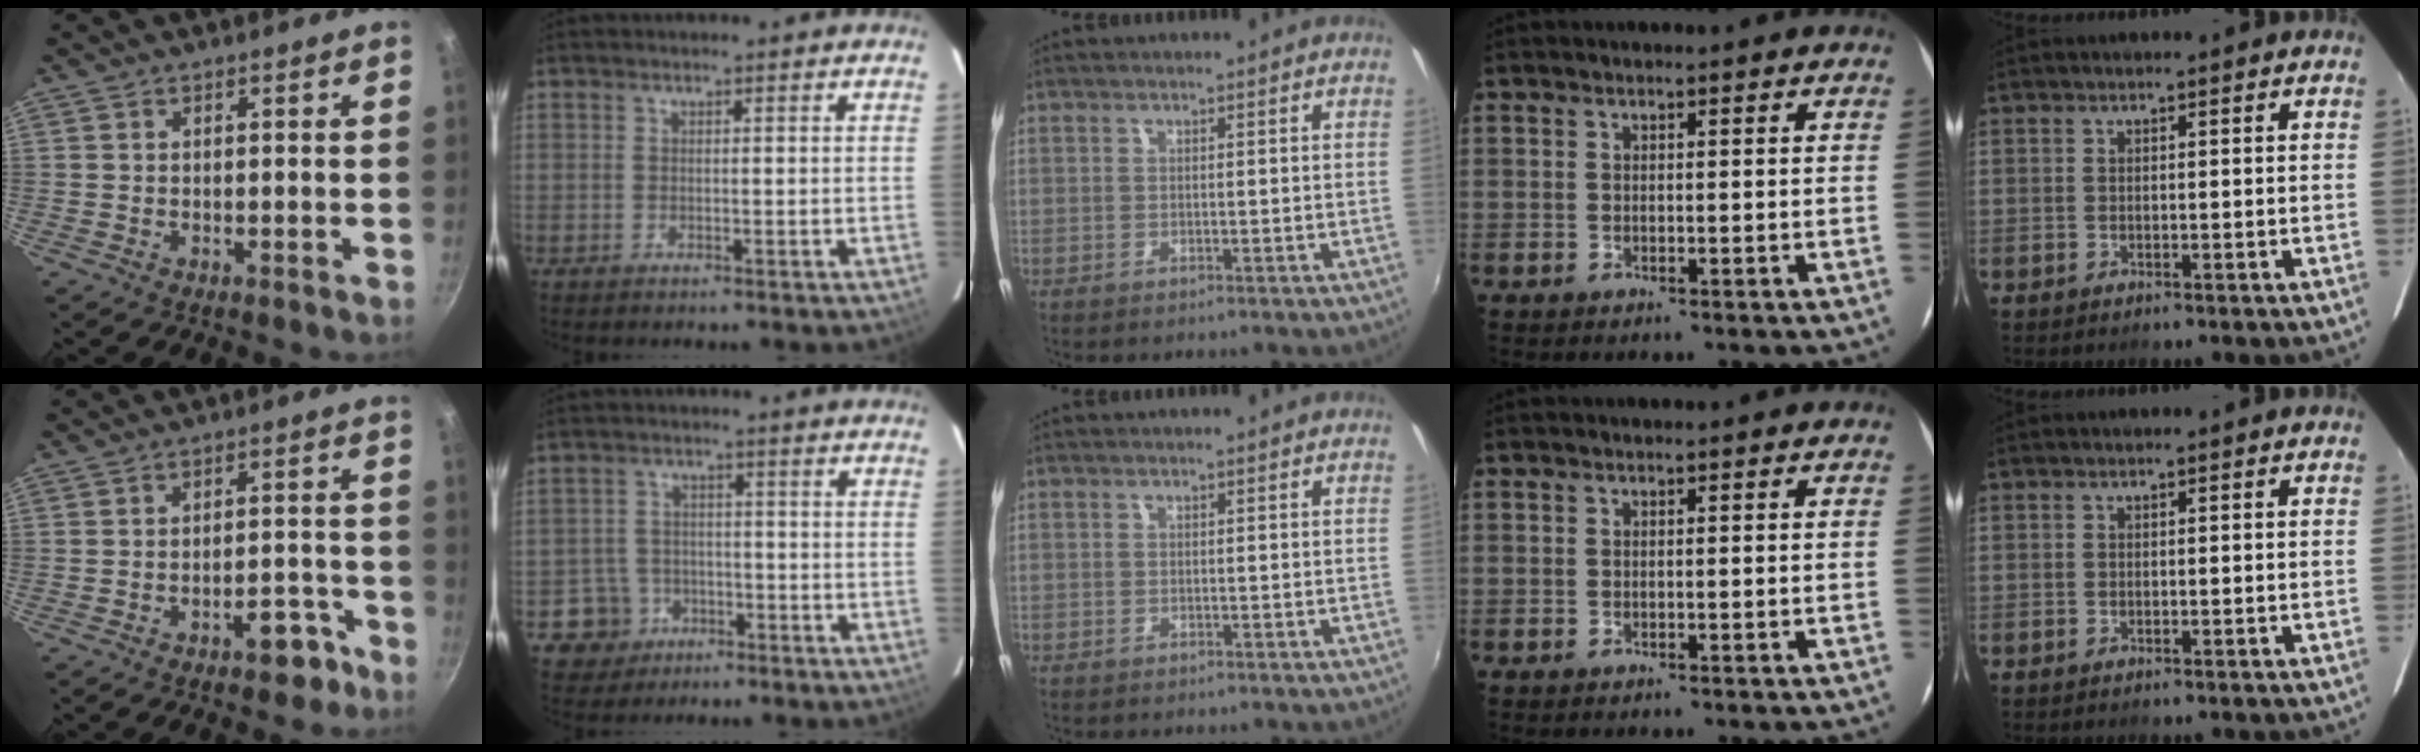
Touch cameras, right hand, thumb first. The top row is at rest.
{"thumb": {"total": 6.4, "force": [-4.1, 2.9, 3.9], "torque": [-0.026, 0.045, -0.043]}, "index": {"total": 6.4, "force": [-3.0, 5.6, 0.4], "torque": [-0.026, 0.022, -0.046]}, "middle": {"total": 0.7, "force": [-0.5, 0.4, 0.0], "torque": [-0.003, 0.002, -0.009]}}